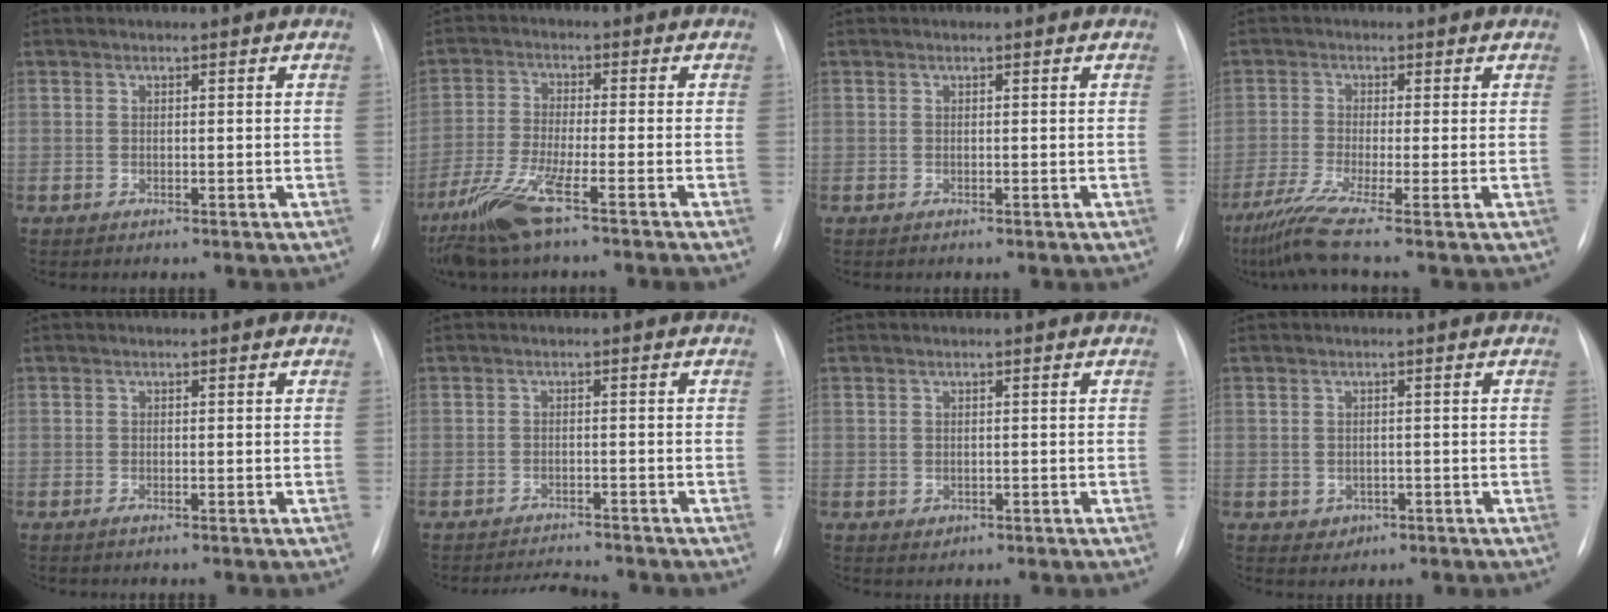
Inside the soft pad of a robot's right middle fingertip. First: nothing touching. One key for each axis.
{"total": 9.4, "fx": -6.2, "fy": -0.2, "fz": 7.1, "tx": -0.155, "ty": -0.029, "tz": -0.121}
{"total": 0.0}
{"total": 6.9, "fx": -4.7, "fy": -1.5, "fz": 4.8, "tx": -0.091, "ty": -0.028, "tz": -0.088}
{"total": 0.6, "fx": -0.4, "fy": 0.0, "fz": 0.4, "tx": -0.010, "ty": -0.001, "tz": -0.008}
{"total": 4.2, "fx": -4.1, "fy": 0.1, "fz": 0.5, "tx": -0.009, "ty": -0.009, "tz": -0.064}
{"total": 1.0, "fx": -0.3, "fy": 0.9, "fz": 0.4, "tx": -0.006, "ty": 0.001, "tz": 0.001}
{"total": 1.9, "fx": -0.7, "fy": 1.7, "fz": 0.5, "tx": -0.004, "ty": 0.005, "tz": -0.004}